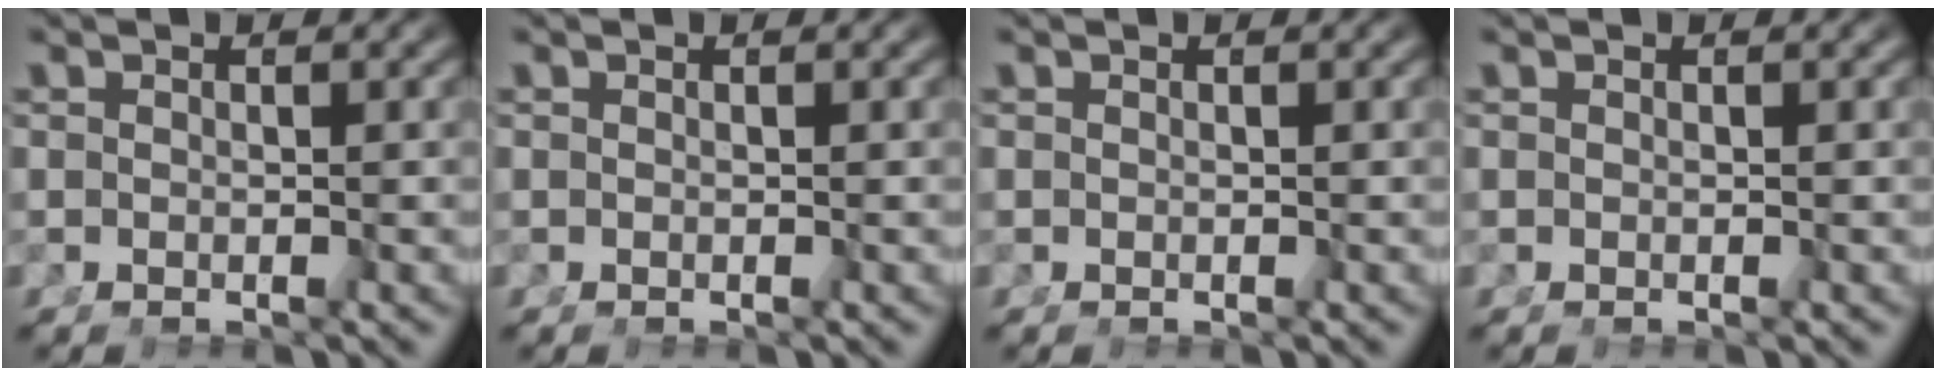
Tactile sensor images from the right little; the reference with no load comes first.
{"total": 0.0}
{"total": 0.0}
{"total": 0.0}